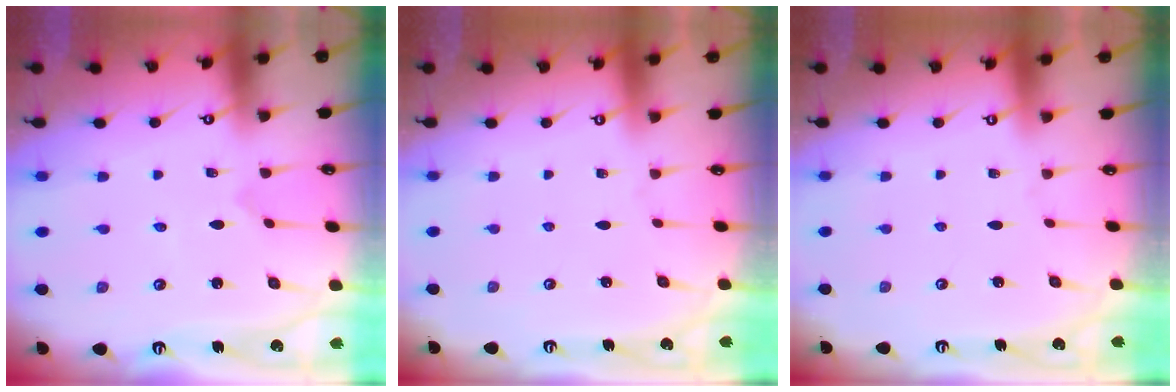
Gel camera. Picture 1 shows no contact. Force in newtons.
{"total": 0.0}
{"total": 0.0}